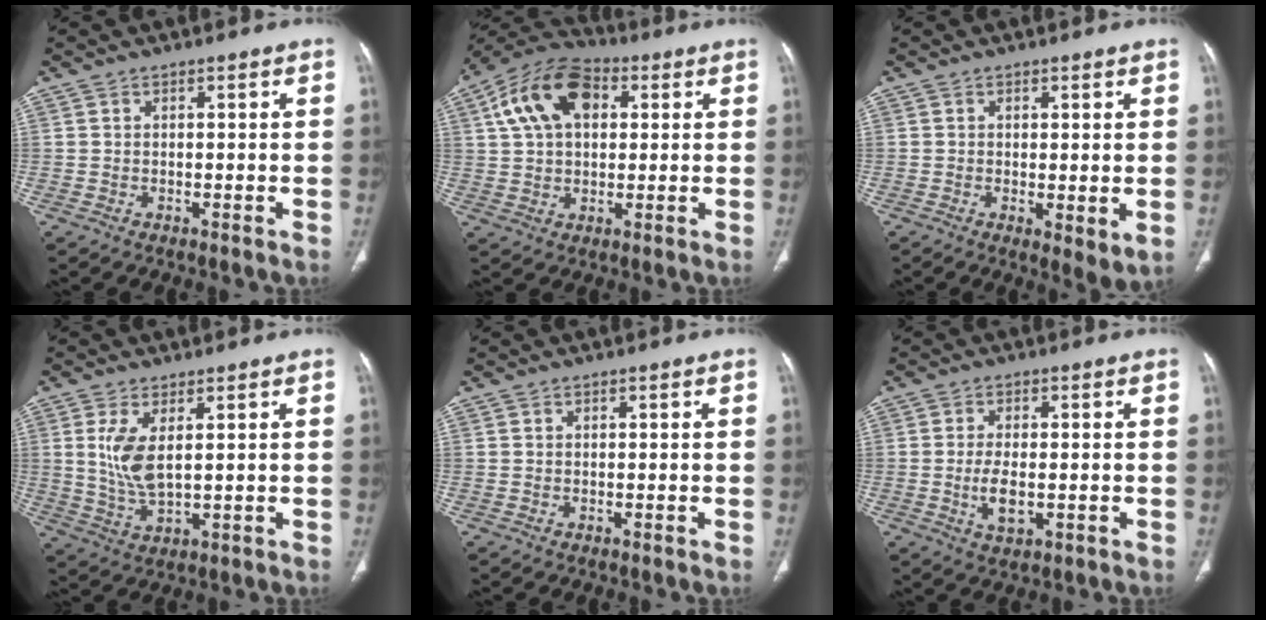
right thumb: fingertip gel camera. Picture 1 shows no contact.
{"total": 14.6, "force": [4.4, 9.2, 10.5], "torque": [-0.179, 0.019, 0.071]}
{"total": 4.4, "force": [-0.5, 1.5, 4.1], "torque": [-0.067, -0.018, -0.006]}
{"total": 7.0, "force": [1.8, 2.7, 6.2], "torque": [-0.137, -0.018, 0.047]}
{"total": 0.0}
{"total": 5.1, "force": [-0.8, 2.4, 4.4], "torque": [-0.085, -0.007, -0.012]}